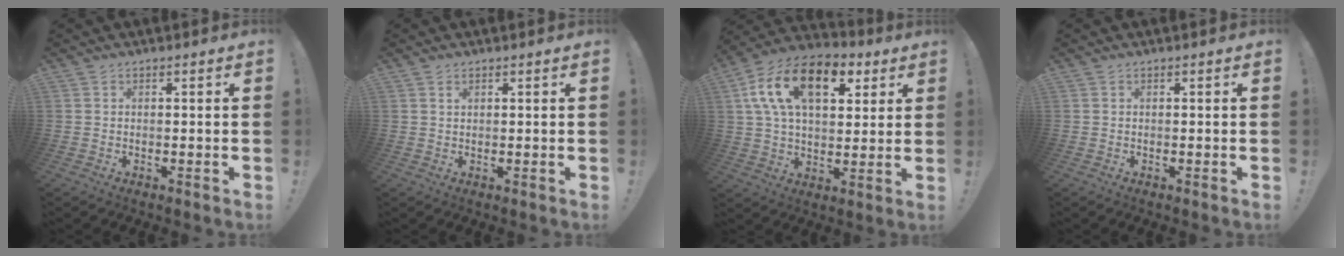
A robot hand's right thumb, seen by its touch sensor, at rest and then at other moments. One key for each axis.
{"total": 0.8, "fx": 0.6, "fy": 0.3, "fz": 0.4, "tx": 0.000, "ty": -0.003, "tz": 0.011}
{"total": 19.4, "fx": 7.5, "fy": 11.4, "fz": 13.8, "tx": -0.237, "ty": -0.014, "tz": 0.132}
{"total": 0.0}